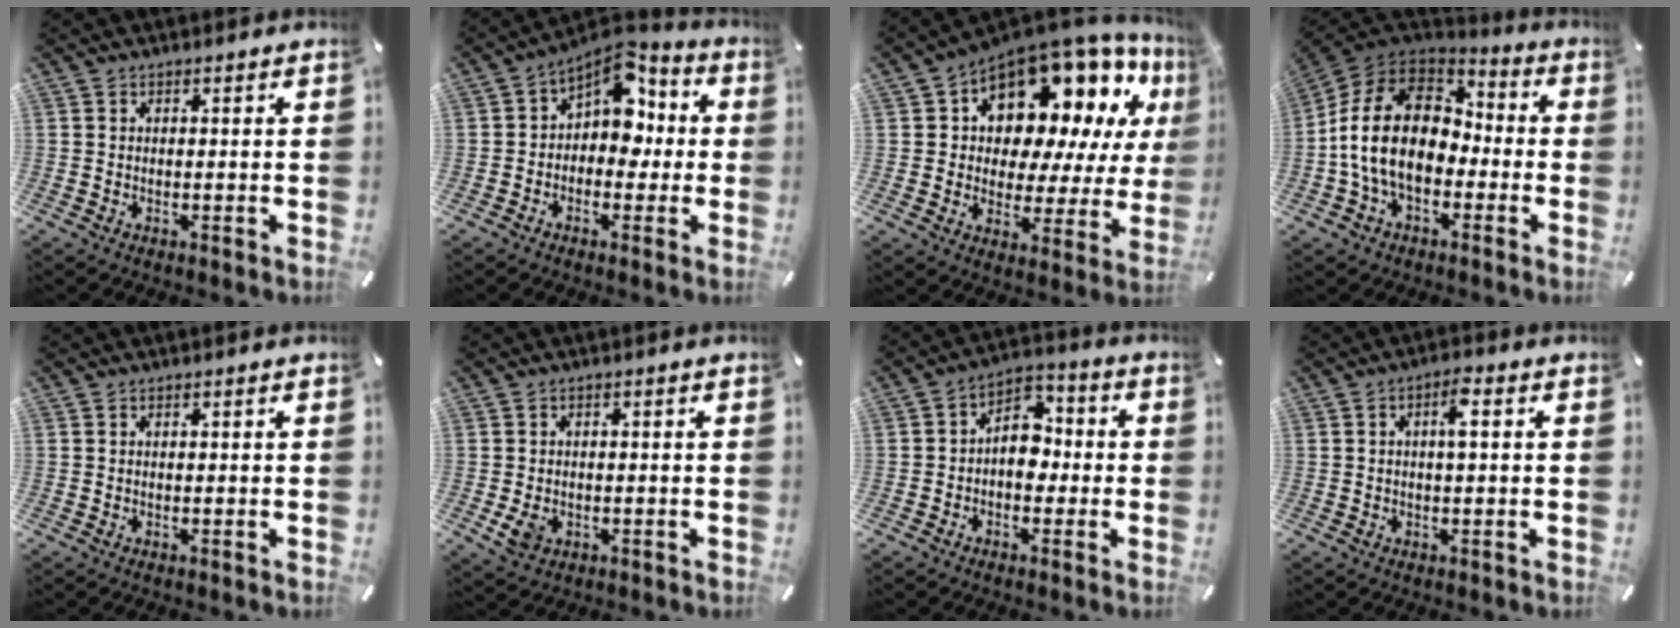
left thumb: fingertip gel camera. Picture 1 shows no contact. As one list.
[{"total": 9.3, "force": [2.9, 6.9, 5.6], "torque": [-0.076, -0.026, 0.050]}, {"total": 15.1, "force": [10.8, 8.5, 6.3], "torque": [-0.098, -0.101, 0.185]}, {"total": 17.6, "force": [-2.9, 12.8, 11.8], "torque": [-0.242, 0.032, -0.052]}, {"total": 0.0}, {"total": 4.0, "force": [-0.9, 3.2, 2.2], "torque": [-0.049, -0.005, -0.020]}, {"total": 7.4, "force": [-1.3, 5.6, 4.6], "torque": [-0.077, 0.009, -0.028]}, {"total": 4.0, "force": [0.7, 1.3, 3.7], "torque": [-0.067, 0.008, 0.006]}]